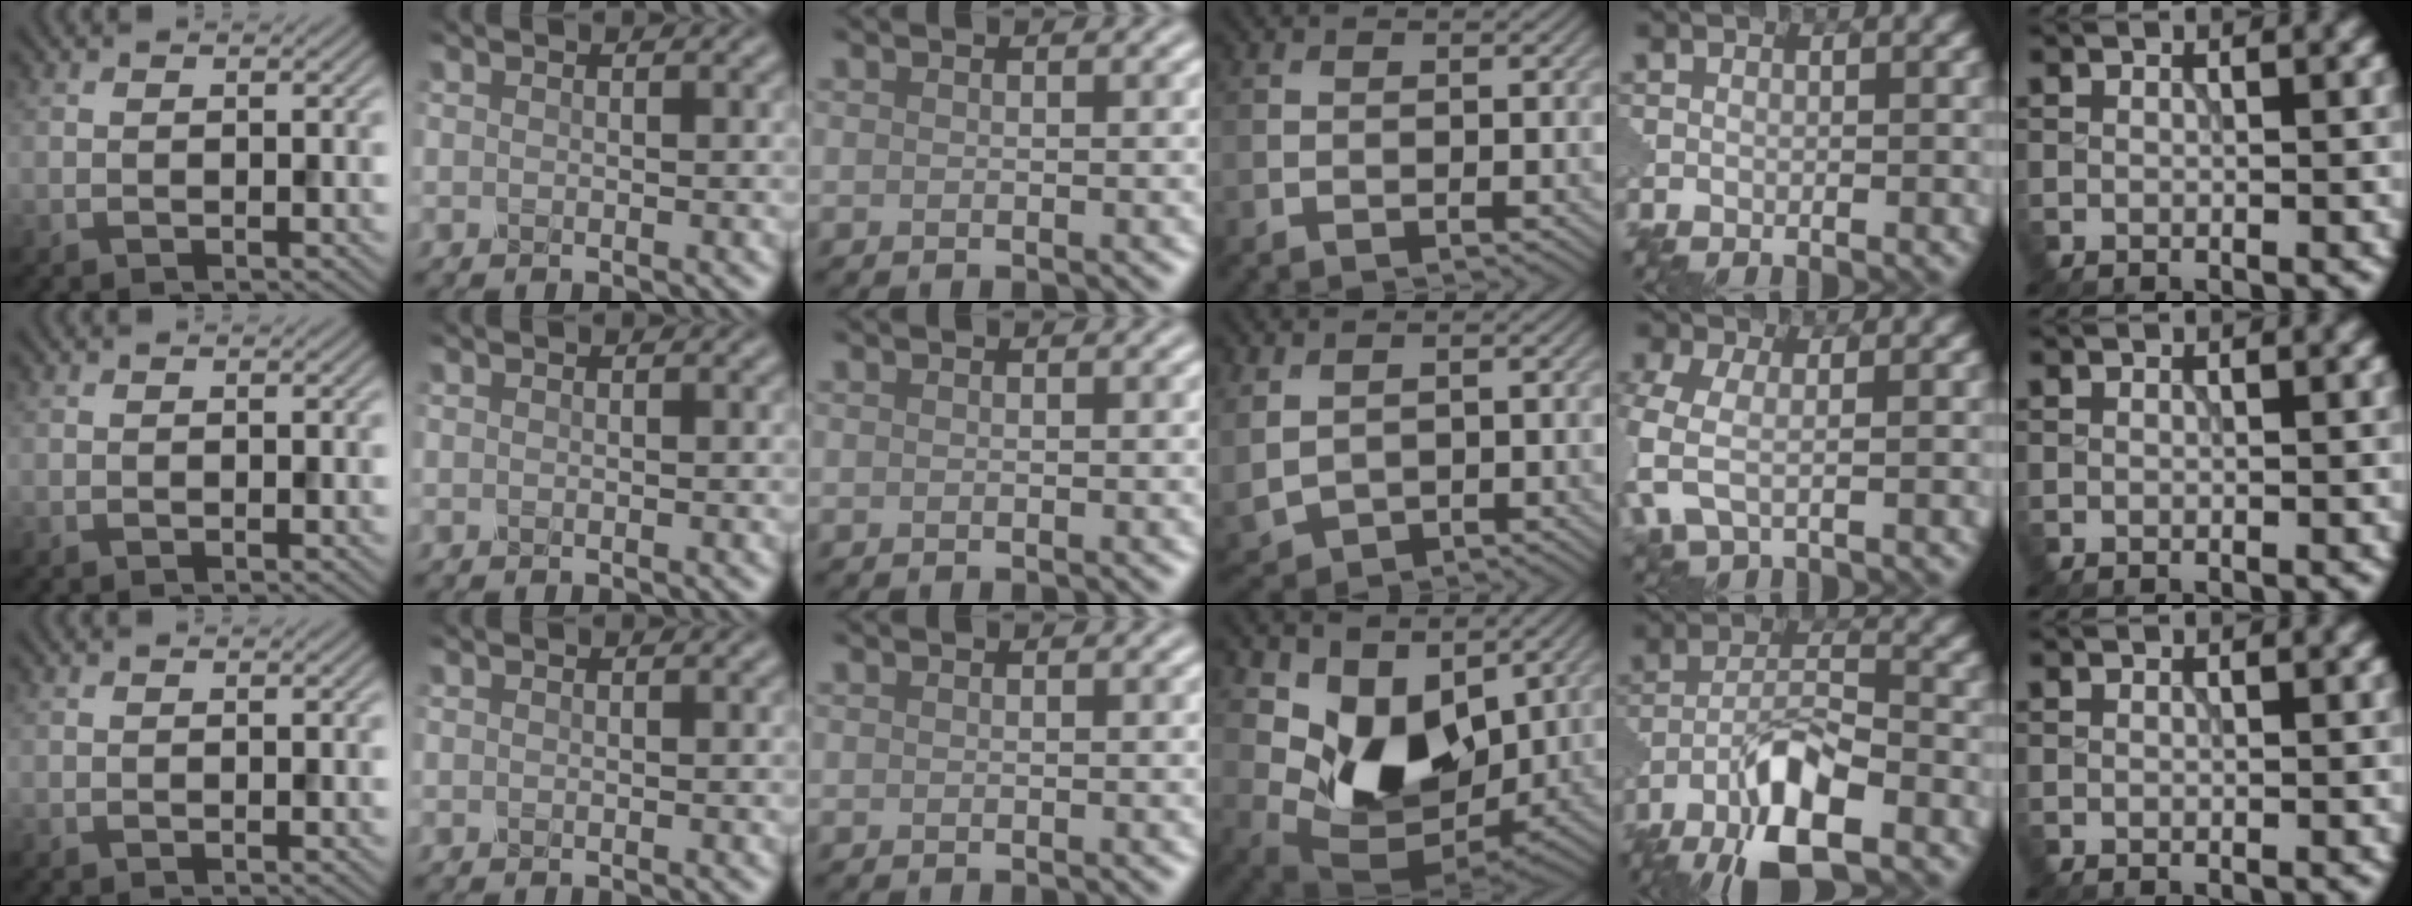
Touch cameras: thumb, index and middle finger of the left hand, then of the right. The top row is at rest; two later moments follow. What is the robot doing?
{"motion": "insert", "object": "pin"}